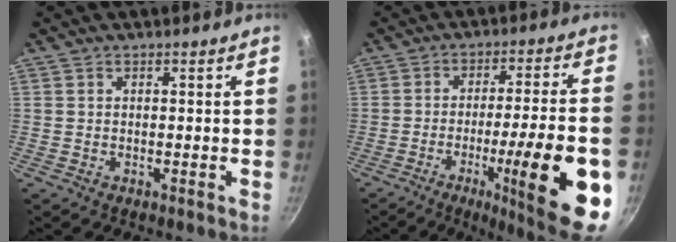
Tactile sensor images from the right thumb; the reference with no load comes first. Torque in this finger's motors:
{"motor_torque": [2.54, 2.47, 2.41, -0.36, 0.17]}